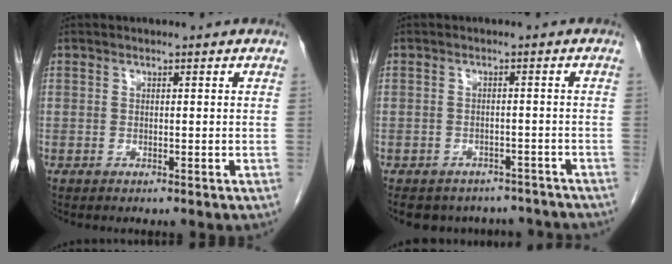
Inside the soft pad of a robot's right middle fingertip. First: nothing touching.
{"total": 12.0, "force": [-10.5, 5.3, 2.4], "torque": [-0.039, 0.011, -0.114]}